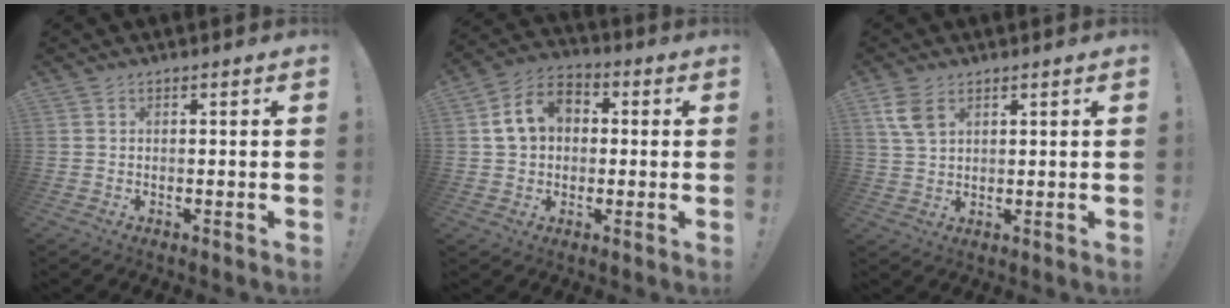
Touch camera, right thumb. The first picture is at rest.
{"total": 11.1, "force": [2.6, 8.6, 6.4], "torque": [-0.100, 0.009, 0.056]}
{"total": 6.3, "force": [3.2, 3.7, 4.0], "torque": [-0.075, -0.011, 0.061]}